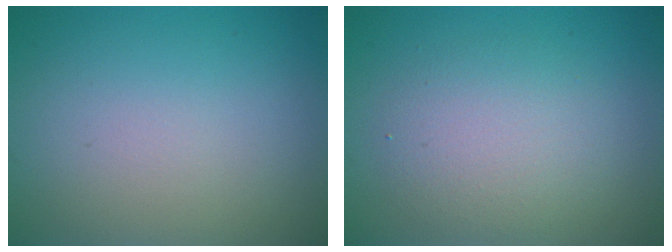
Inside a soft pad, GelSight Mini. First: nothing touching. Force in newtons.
{"total": 3.7, "press": 3.7, "slide": 0.2}